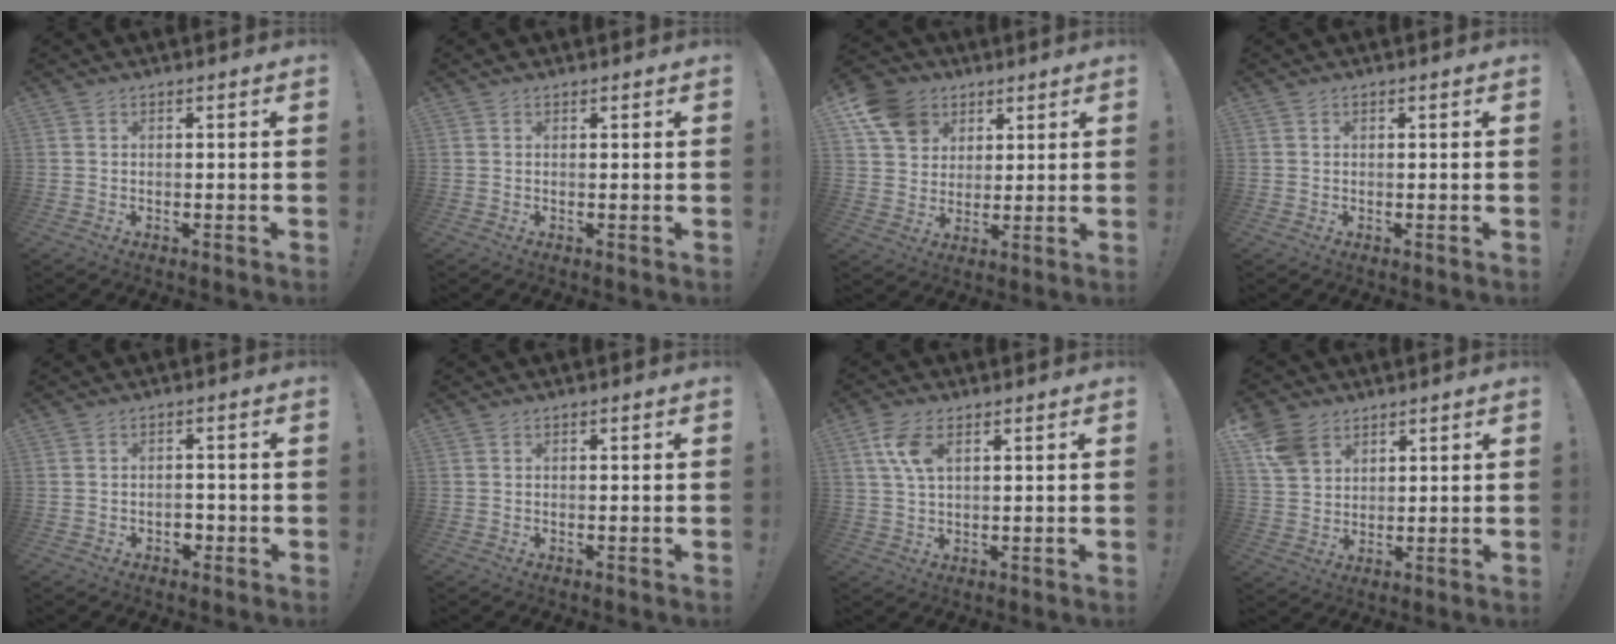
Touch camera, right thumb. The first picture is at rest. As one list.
[{"total": 0.9, "force": [0.9, 0.2, 0.1], "torque": [0.012, -0.006, 0.014]}, {"total": 12.1, "force": [5.8, 9.6, 4.6], "torque": [-0.071, -0.030, 0.117]}, {"total": 0.0}, {"total": 2.5, "force": [-1.0, 1.9, 1.2], "torque": [-0.003, -0.008, -0.022]}, {"total": 0.0}, {"total": 7.2, "force": [2.9, 3.6, 5.6], "torque": [-0.110, -0.002, 0.052]}, {"total": 8.8, "force": [5.1, 6.3, 3.5], "torque": [-0.056, -0.021, 0.104]}]